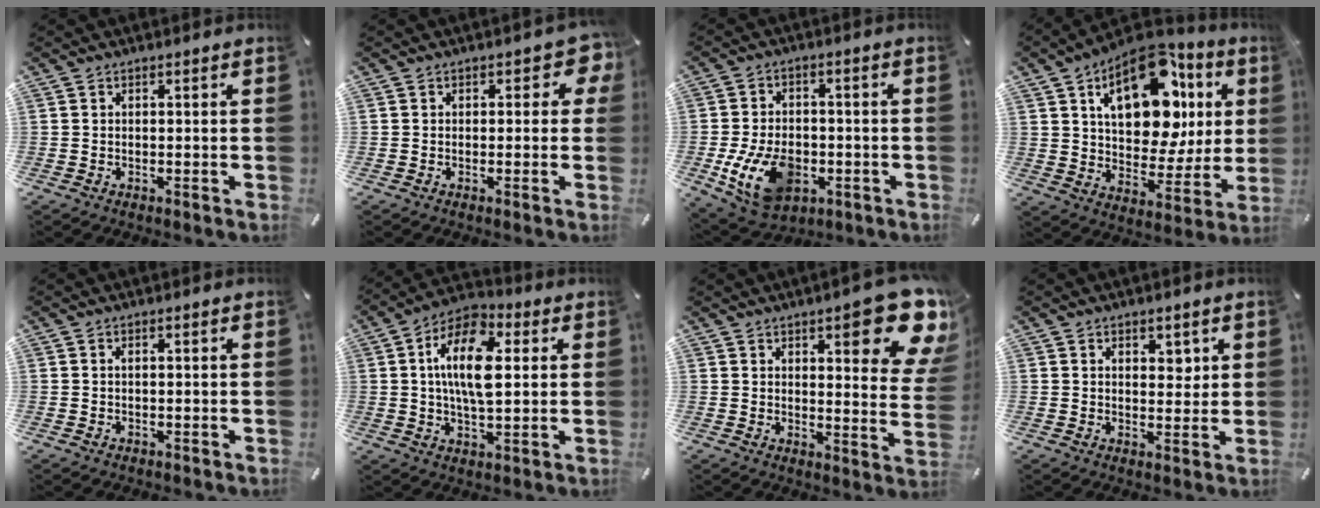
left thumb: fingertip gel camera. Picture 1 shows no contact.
{"total": 4.6, "force": [1.2, 2.8, 3.4], "torque": [-0.036, 0.001, 0.014]}
{"total": 13.9, "force": [-3.9, 9.6, 9.3], "torque": [-0.188, 0.003, -0.068]}
{"total": 21.6, "force": [8.9, 12.2, 15.4], "torque": [-0.243, -0.045, 0.151]}
{"total": 0.7, "force": [0.1, 0.4, 0.6], "torque": [-0.012, 0.001, 0.001]}
{"total": 14.1, "force": [2.8, 7.3, 11.7], "torque": [-0.229, -0.003, 0.043]}
{"total": 17.1, "force": [9.8, 5.6, 12.8], "torque": [-0.153, -0.074, 0.156]}
{"total": 3.7, "force": [1.8, 2.5, 2.0], "torque": [-0.011, -0.008, 0.025]}